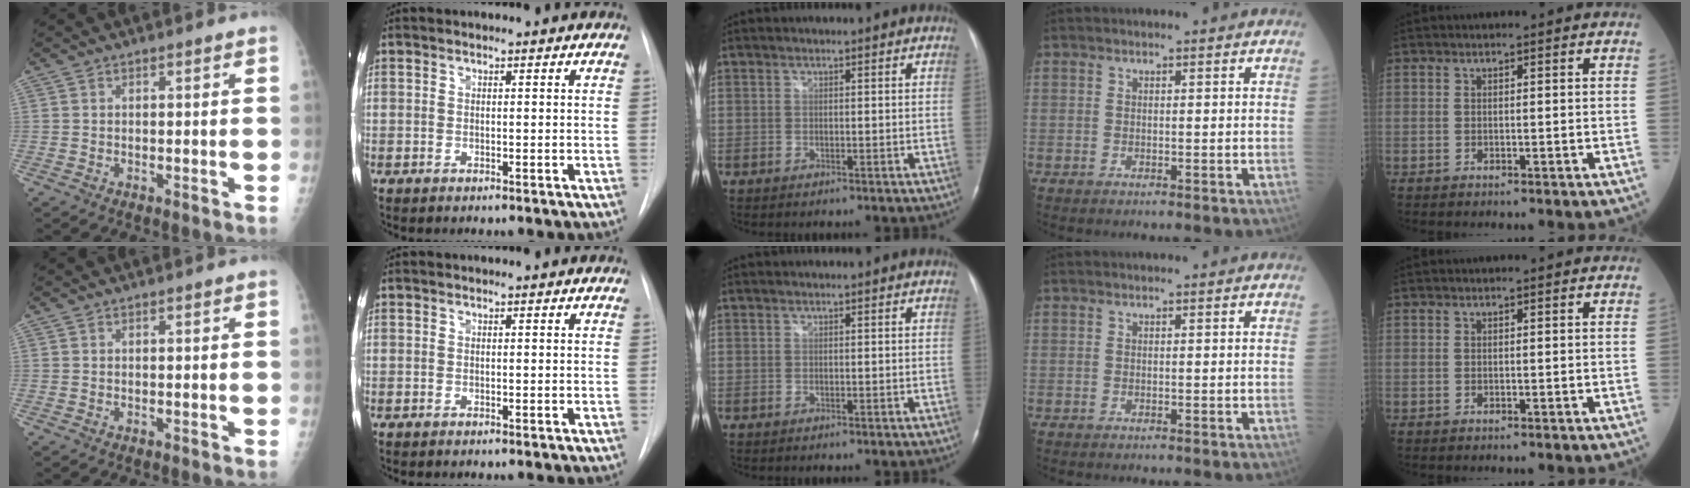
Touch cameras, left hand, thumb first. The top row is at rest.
{}